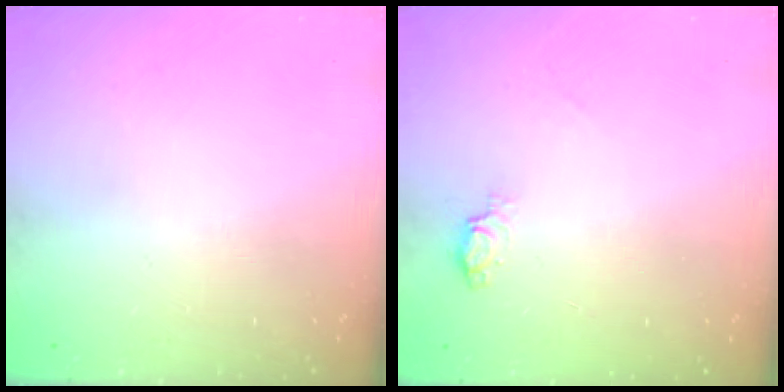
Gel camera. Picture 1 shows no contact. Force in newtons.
{"total": 4.0, "press": 4.0, "slide": 0.5}